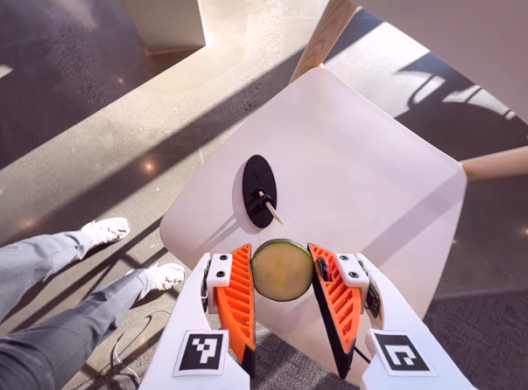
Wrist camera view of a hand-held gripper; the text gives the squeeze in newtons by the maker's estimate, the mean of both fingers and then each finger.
{"total": 9.1, "left": 9.0, "right": 9.1}